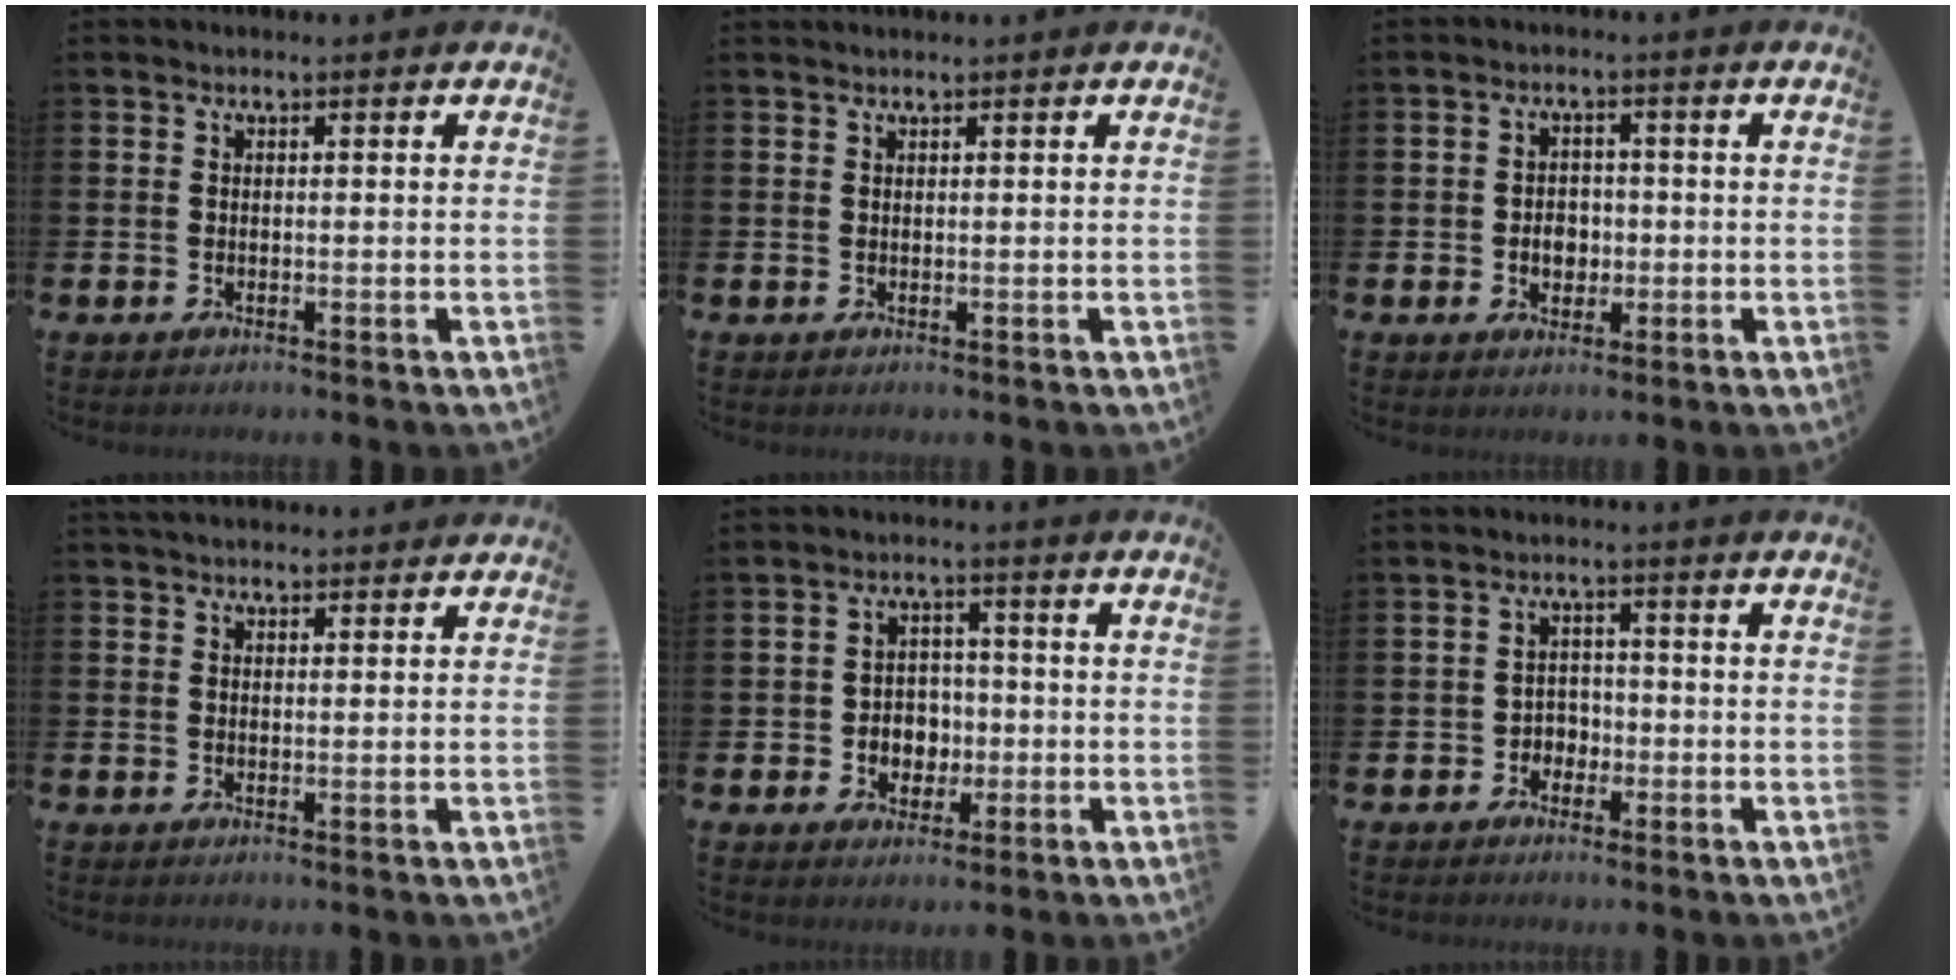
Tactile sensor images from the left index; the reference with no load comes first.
{"total": 0.5, "force": [0.5, -0.1, 0.1], "torque": [0.001, -0.001, 0.010]}
{"total": 3.3, "force": [-0.5, 2.7, 1.9], "torque": [-0.022, -0.001, -0.019]}
{"total": 2.4, "force": [2.2, 0.6, 0.5], "torque": [0.000, -0.005, 0.038]}
{"total": 3.8, "force": [-0.4, 3.6, 1.2], "torque": [-0.025, 0.002, -0.017]}
{"total": 2.6, "force": [-1.4, 2.1, 0.6], "torque": [-0.015, 0.006, -0.033]}